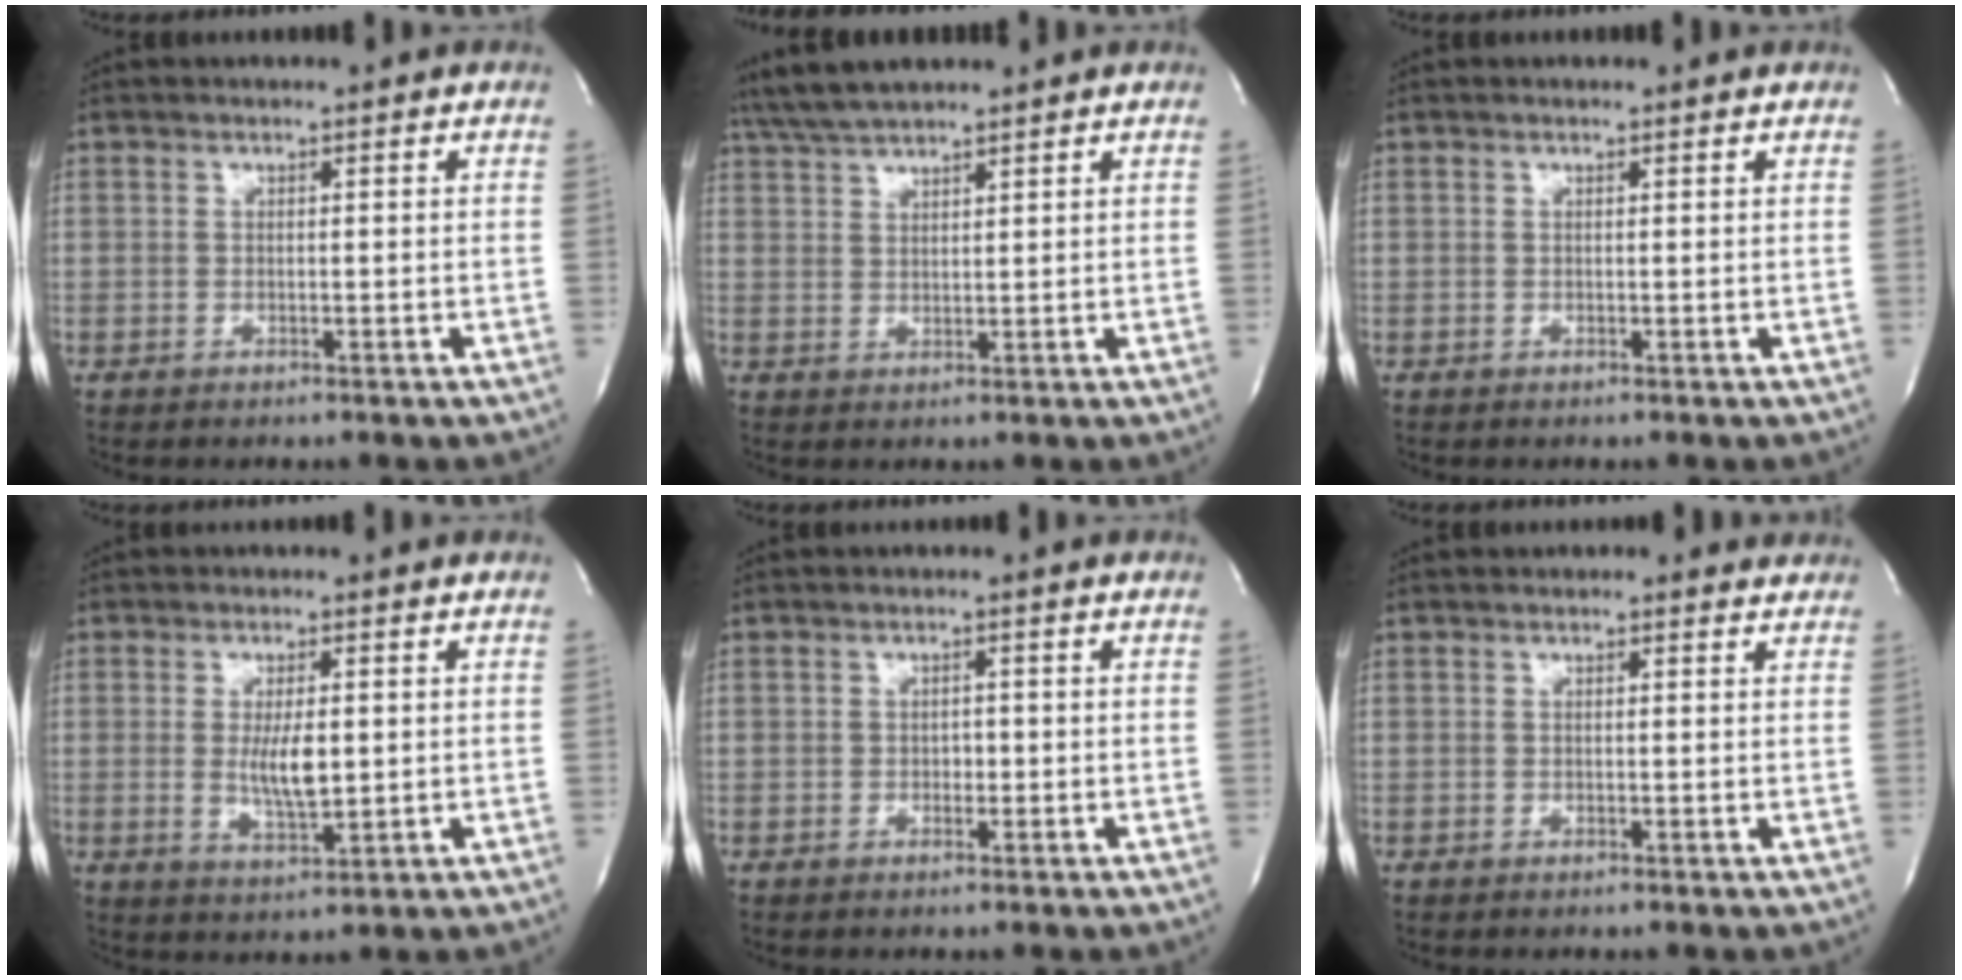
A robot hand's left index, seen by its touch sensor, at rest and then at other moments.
{"total": 6.9, "force": [6.1, 0.7, 3.0], "torque": [-0.063, 0.029, 0.117]}
{"total": 0.6, "force": [0.6, 0.2, 0.1], "torque": [-0.004, 0.003, 0.008]}
{"total": 5.3, "force": [0.3, 1.4, 5.1], "torque": [-0.096, -0.010, 0.009]}
{"total": 1.1, "force": [-0.2, 0.8, 0.8], "torque": [-0.010, 0.003, -0.002]}
{"total": 1.7, "force": [1.5, 0.8, 0.3], "torque": [-0.003, 0.003, 0.010]}